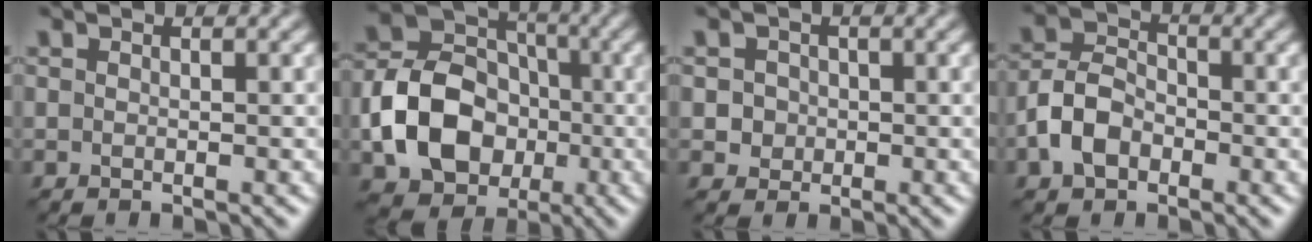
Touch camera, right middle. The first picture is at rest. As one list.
[{"total": 9.2, "force": [-2.3, 7.1, 5.4], "torque": [-0.087, 0.005, -0.048]}, {"total": 1.7, "force": [0.0, 1.6, 0.5], "torque": [0.002, 0.002, 0.007]}, {"total": 4.3, "force": [-1.9, 2.9, 2.5], "torque": [-0.055, 0.006, -0.044]}]